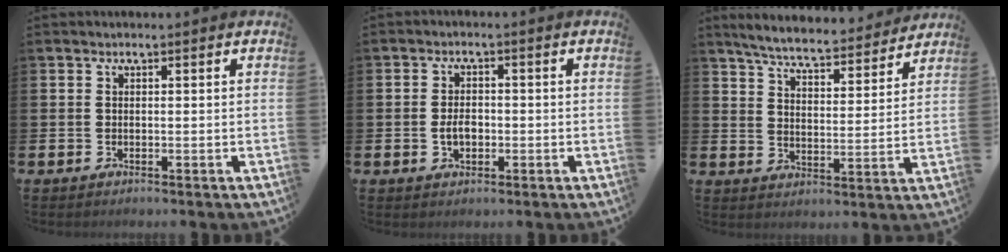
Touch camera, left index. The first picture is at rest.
{"total": 2.7, "force": [-0.5, 1.8, 1.9], "torque": [-0.015, -0.005, -0.016]}
{"total": 6.5, "force": [6.2, 0.8, 1.7], "torque": [-0.050, -0.045, 0.104]}